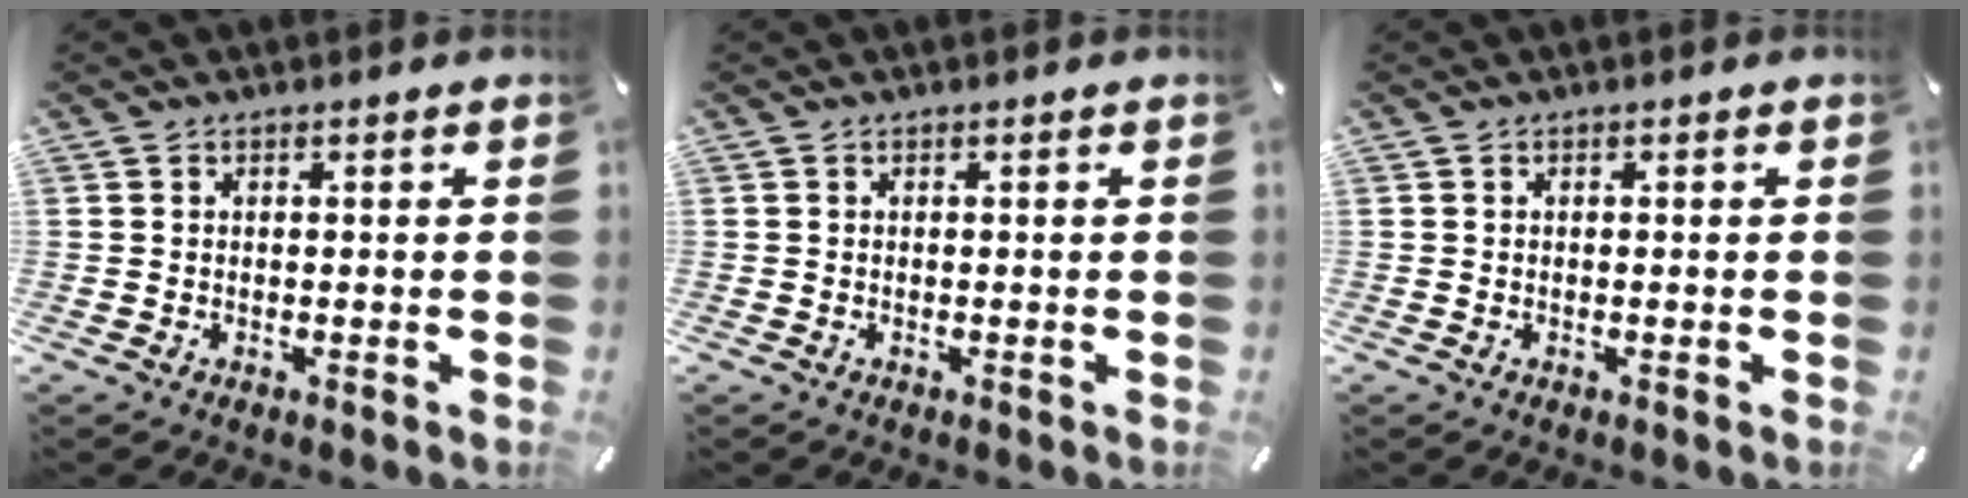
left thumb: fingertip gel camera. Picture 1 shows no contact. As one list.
[{"total": 0.0}, {"total": 0.0}]